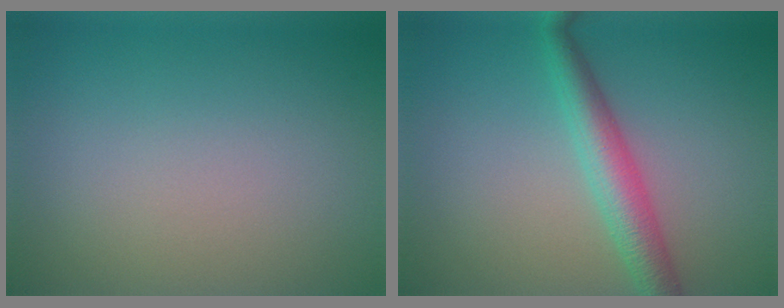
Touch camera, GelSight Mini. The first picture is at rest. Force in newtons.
{"total": 3.9, "press": 3.9, "slide": 0.1}